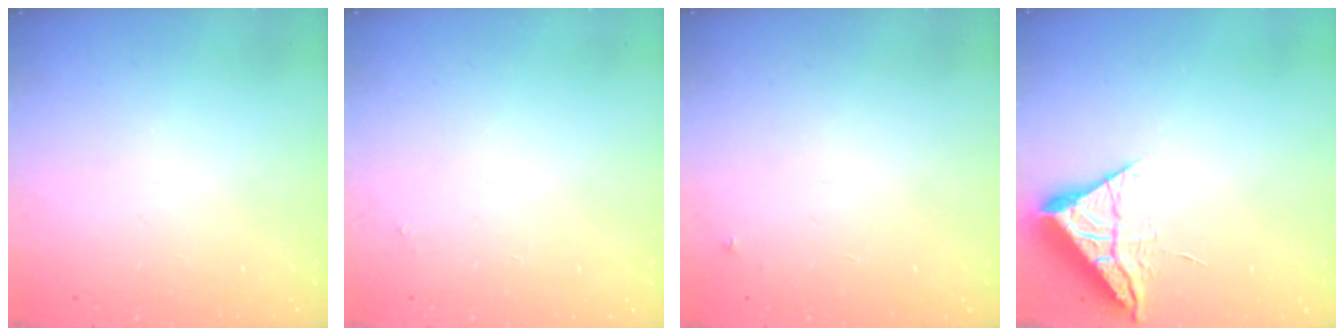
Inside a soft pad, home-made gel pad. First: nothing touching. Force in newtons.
{"total": 1.9, "press": 1.9, "slide": 0.3}
{"total": 3.4, "press": 3.3, "slide": 0.4}
{"total": 6.0, "press": 5.9, "slide": 0.4}